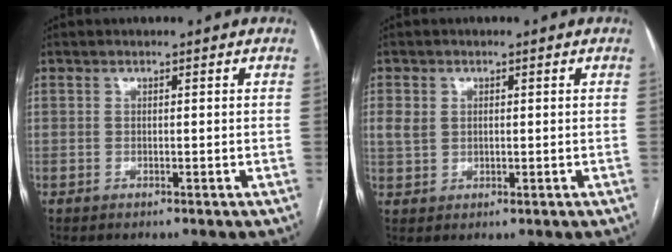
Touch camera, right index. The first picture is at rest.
{"total": 3.1, "force": [0.9, 2.5, 1.5], "torque": [-0.037, 0.010, 0.025]}